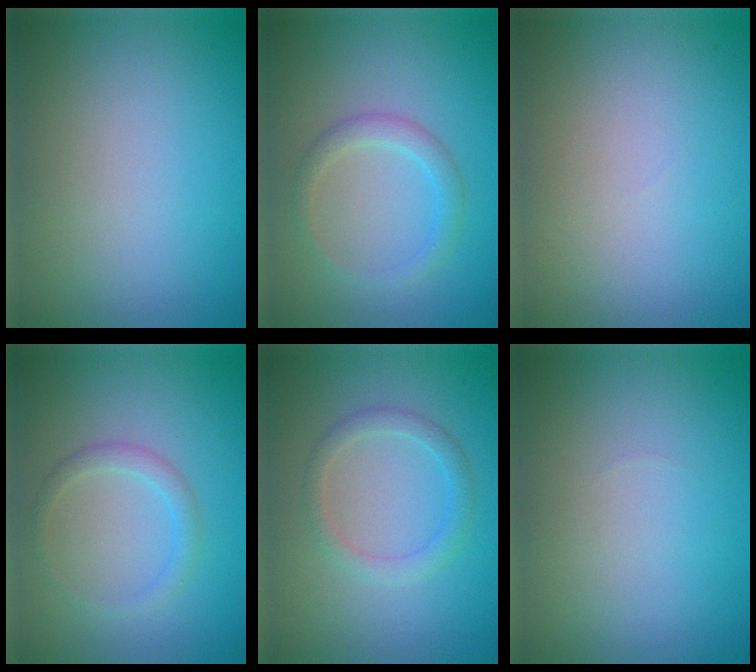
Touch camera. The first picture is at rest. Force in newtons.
{"total": 2.0, "press": 2.0, "slide": 0.2}
{"total": 0.0}
{"total": 1.6, "press": 1.6, "slide": 0.1}
{"total": 2.0, "press": 1.9, "slide": 0.1}
{"total": 0.0}